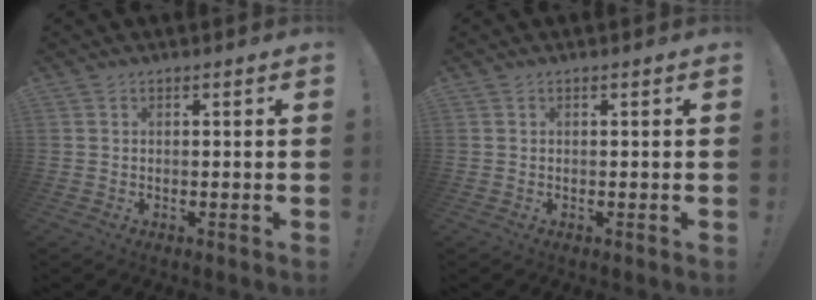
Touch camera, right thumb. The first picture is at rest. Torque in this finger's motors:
{"motor_torque": [0.00, 0.01, -0.07, 0.07, 0.00]}